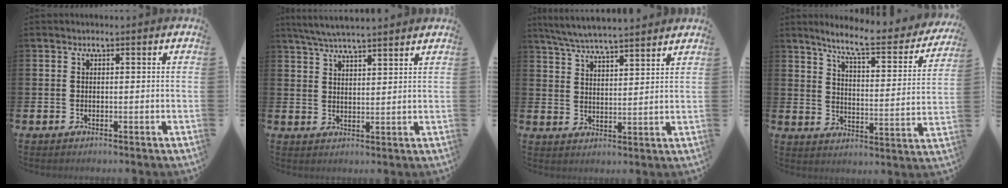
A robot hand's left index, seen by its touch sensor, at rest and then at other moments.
{"total": 5.2, "force": [5.0, 0.3, 1.4], "torque": [-0.047, -0.013, 0.092]}
{"total": 5.9, "force": [5.8, 0.2, 1.3], "torque": [-0.051, -0.030, 0.106]}
{"total": 7.7, "force": [6.8, 0.9, 3.6], "torque": [-0.086, -0.047, 0.109]}